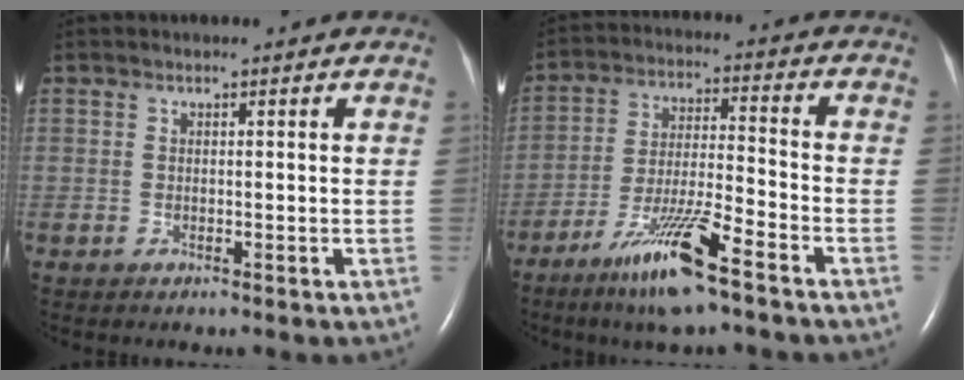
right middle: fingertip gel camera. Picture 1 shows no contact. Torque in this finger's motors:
{"motor_torque": [1.32, -0.82, 0.29, 0.18]}